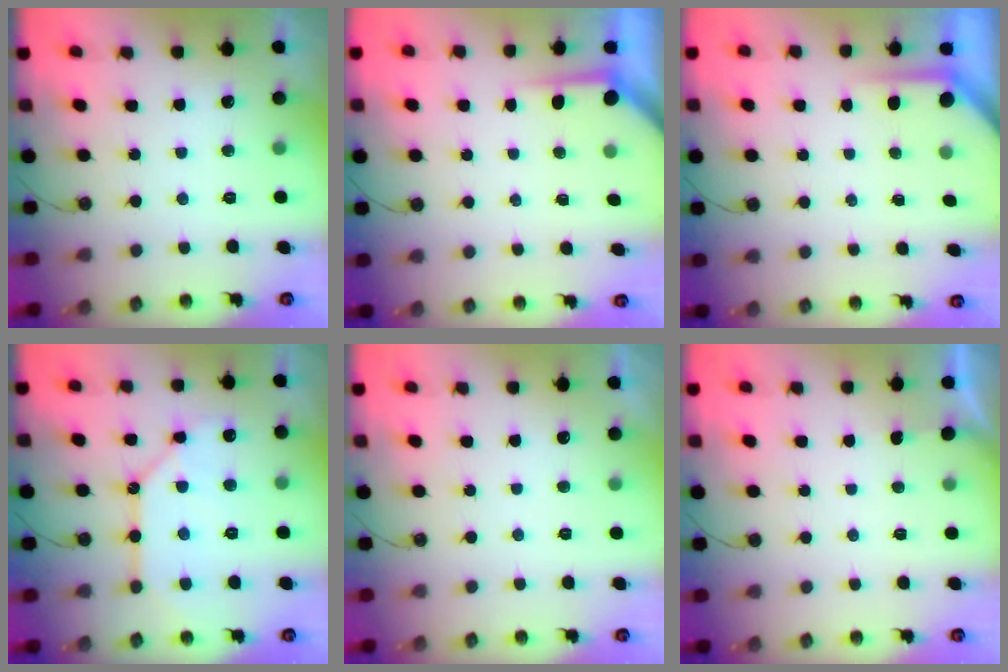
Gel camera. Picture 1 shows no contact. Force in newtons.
{"total": 3.5, "press": 3.5, "slide": 0.3}
{"total": 3.8, "press": 3.8, "slide": 0.4}
{"total": 11.2, "press": 11.1, "slide": 1.0}
{"total": 0.0}
{"total": 0.7, "press": 0.7, "slide": 0.1}